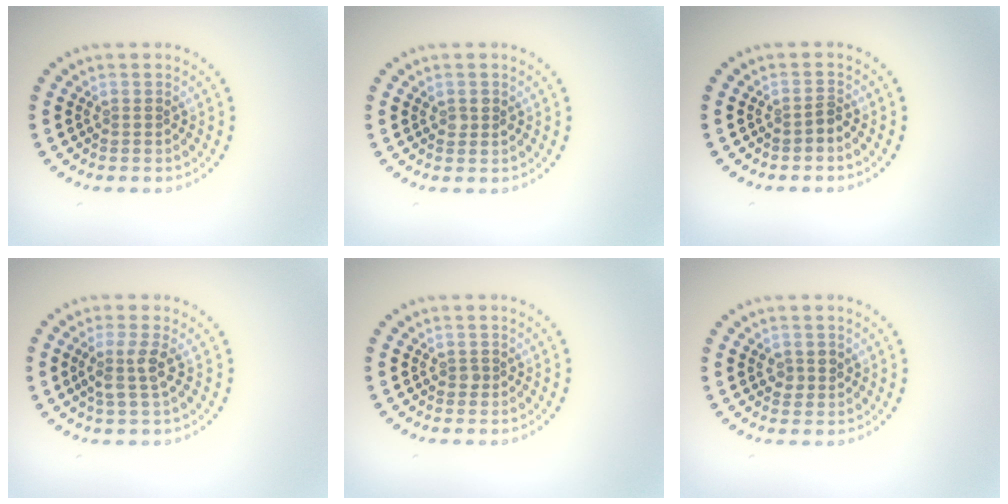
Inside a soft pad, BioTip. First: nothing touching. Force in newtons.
{"total": 1.0, "press": 1.0, "slide": 0.2}
{"total": 0.7, "press": 0.4, "slide": 0.5}
{"total": 2.4, "press": 2.0, "slide": 1.3}
{"total": 0.6, "press": 0.4, "slide": 0.4}
{"total": 1.4, "press": 1.4, "slide": 0.5}